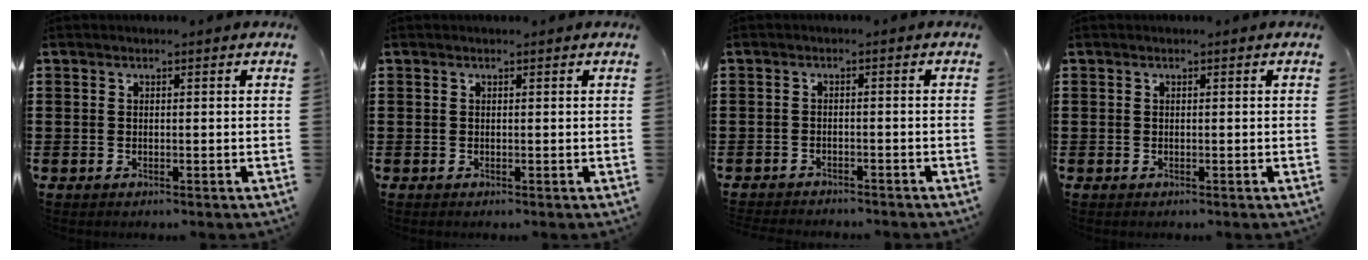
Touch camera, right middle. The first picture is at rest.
{"total": 0.0}
{"total": 1.8, "force": [-1.8, 0.2, 0.0], "torque": [-0.007, 0.000, -0.040]}
{"total": 0.0}